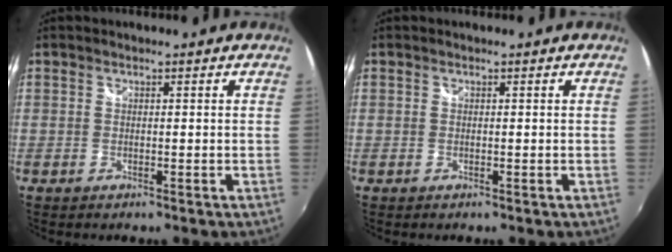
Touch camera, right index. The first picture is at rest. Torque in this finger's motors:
{"motor_torque": [-0.03, -0.01, 0.01, 0.01]}